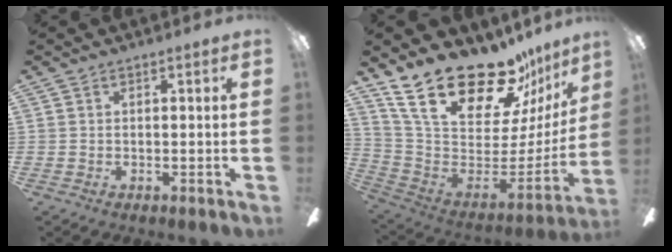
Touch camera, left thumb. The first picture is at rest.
{"total": 26.2, "force": [19.7, 10.9, 13.4], "torque": [-0.225, -0.134, 0.363]}